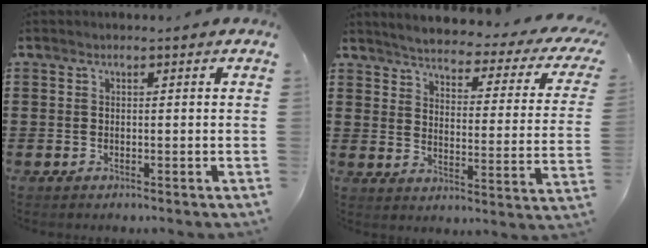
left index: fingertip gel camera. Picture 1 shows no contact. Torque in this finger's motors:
{"motor_torque": [2.14, 0.00, 0.83, 0.15]}